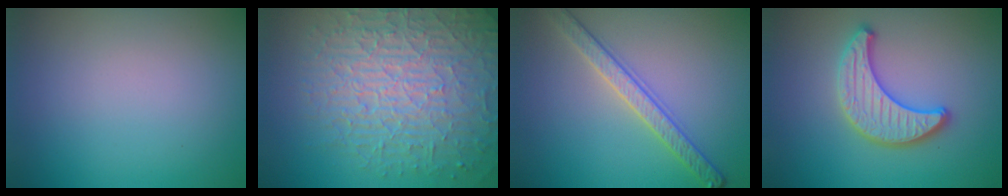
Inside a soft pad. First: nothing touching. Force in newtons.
{"total": 9.8, "press": 6.4, "slide": 7.4}
{"total": 3.2, "press": 3.1, "slide": 0.5}
{"total": 3.3, "press": 3.3, "slide": 0.2}